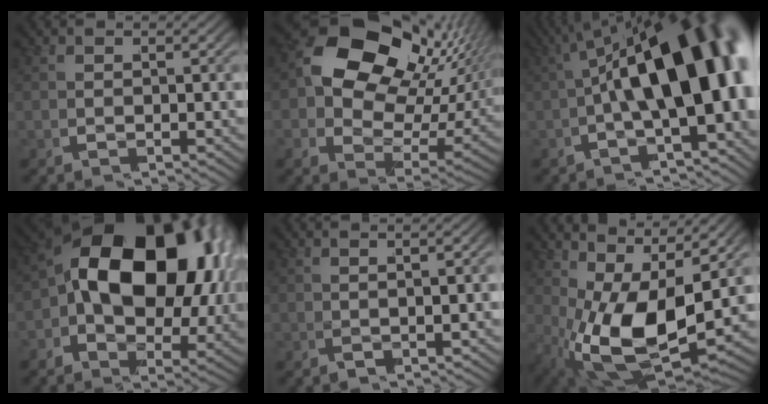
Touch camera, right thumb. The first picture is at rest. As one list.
[{"total": 13.4, "force": [3.0, 9.7, 8.8], "torque": [-0.179, -0.009, 0.031]}, {"total": 14.5, "force": [0.4, 7.4, 12.5], "torque": [-0.186, -0.005, -0.002]}, {"total": 17.2, "force": [1.1, 11.7, 12.6], "torque": [-0.235, -0.031, 0.019]}, {"total": 3.4, "force": [0.7, 1.6, 3.0], "torque": [-0.038, 0.006, 0.004]}, {"total": 11.6, "force": [0.2, 7.0, 9.2], "torque": [-0.202, -0.054, 0.025]}]